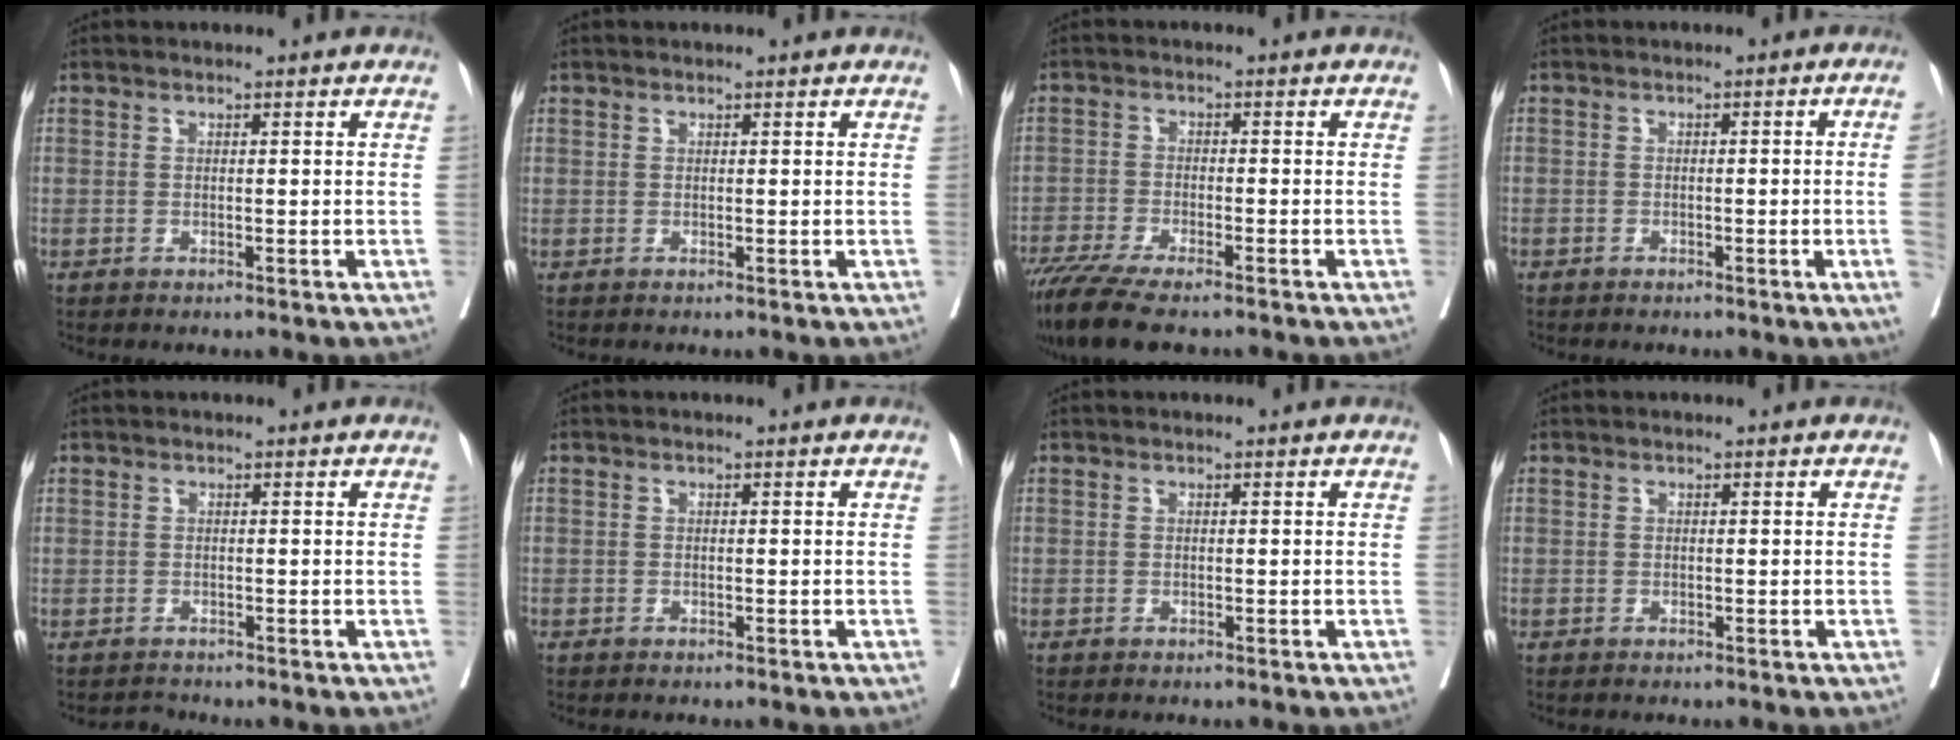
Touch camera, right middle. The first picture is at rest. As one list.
[{"total": 0.6, "force": [0.2, 0.5, 0.0], "torque": [0.012, 0.006, 0.004]}, {"total": 10.4, "force": [-8.4, 1.6, 5.9], "torque": [-0.092, -0.021, -0.139]}, {"total": 3.0, "force": [-0.8, -0.4, 2.9], "torque": [-0.034, 0.003, -0.012]}, {"total": 1.0, "force": [-0.7, 0.6, -0.4], "torque": [0.003, -0.001, -0.015]}, {"total": 0.5, "force": [-0.3, 0.4, -0.1], "torque": [0.003, 0.007, -0.007]}, {"total": 0.0}, {"total": 0.0}]